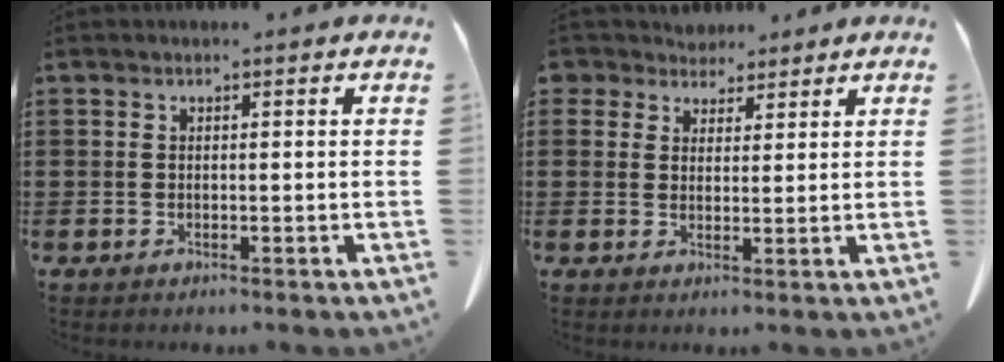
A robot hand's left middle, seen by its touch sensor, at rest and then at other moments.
{"total": 4.1, "force": [3.5, 2.2, 0.3], "torque": [-0.024, 0.001, 0.065]}